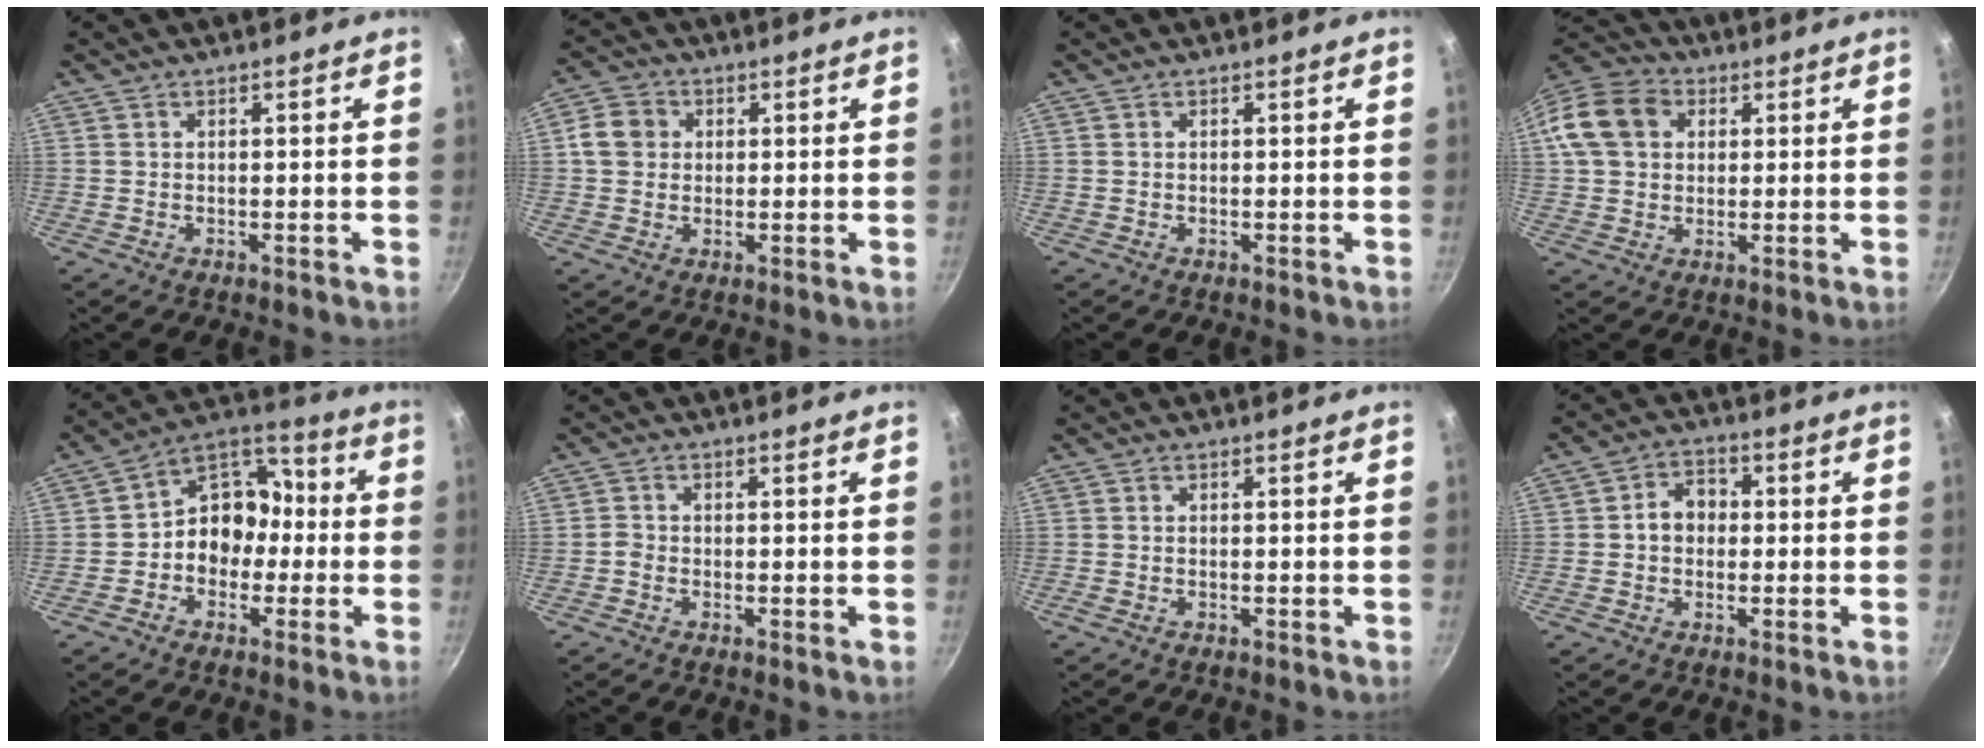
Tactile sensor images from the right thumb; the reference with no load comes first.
{"total": 5.9, "force": [0.9, 5.2, 2.5], "torque": [-0.025, 0.007, 0.005]}
{"total": 0.0}
{"total": 12.5, "force": [2.9, 9.9, 7.0], "torque": [-0.116, 0.024, 0.036]}
{"total": 11.8, "force": [-1.7, 9.7, 6.4], "torque": [-0.040, 0.052, -0.046]}
{"total": 1.6, "force": [-0.9, 1.1, 0.8], "torque": [-0.018, 0.009, -0.026]}
{"total": 0.6, "force": [-0.3, 0.2, 0.4], "torque": [-0.011, 0.003, -0.009]}
{"total": 5.5, "force": [-0.1, 4.6, 3.1], "torque": [-0.020, 0.016, -0.009]}